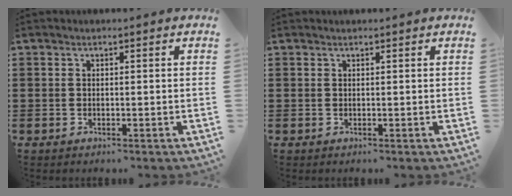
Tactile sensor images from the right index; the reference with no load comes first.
{"total": 0.0}